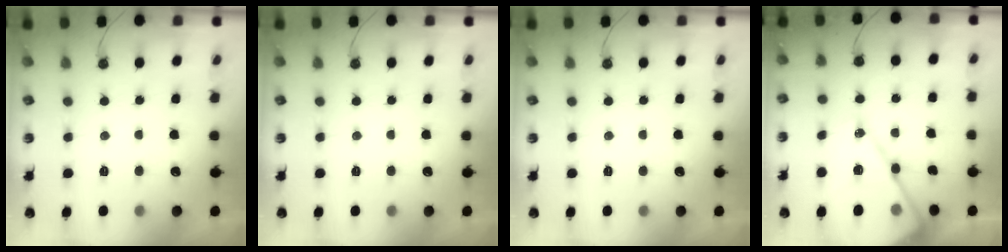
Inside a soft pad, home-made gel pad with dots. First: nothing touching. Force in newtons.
{"total": 0.0}
{"total": 0.0}
{"total": 16.9, "press": 16.8, "slide": 1.5}